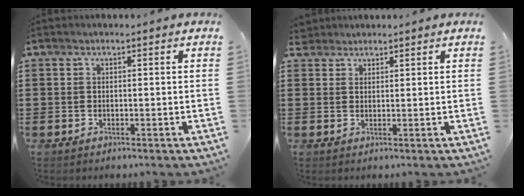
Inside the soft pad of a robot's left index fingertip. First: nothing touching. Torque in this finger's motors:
{"motor_torque": [0.28, -0.28, -0.02, -0.02]}